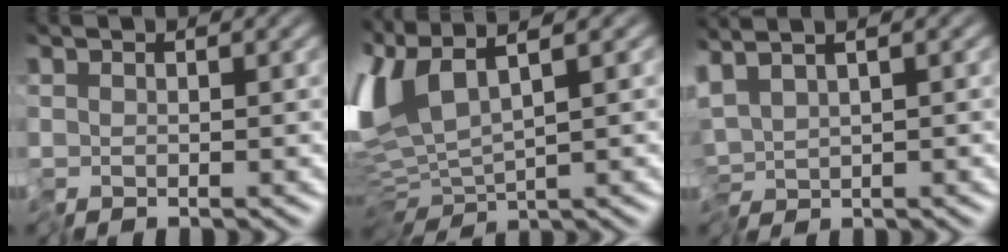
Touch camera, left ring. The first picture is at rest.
{"total": 8.3, "force": [2.1, 3.2, 7.4], "torque": [-0.182, 0.002, 0.046]}
{"total": 2.8, "force": [0.4, 1.0, 2.6], "torque": [-0.052, 0.005, 0.005]}